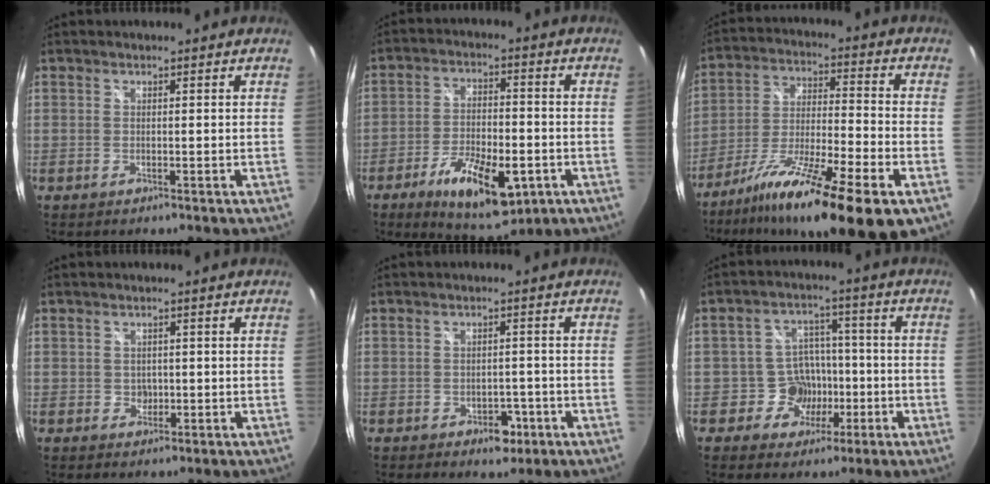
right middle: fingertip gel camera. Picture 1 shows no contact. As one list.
[{"total": 14.4, "force": [-6.8, 5.8, 11.3], "torque": [-0.213, -0.018, -0.102]}, {"total": 19.4, "force": [-12.1, 2.2, 15.0], "torque": [-0.266, -0.033, -0.209]}, {"total": 1.7, "force": [-0.2, 1.7, 0.4], "torque": [-0.001, -0.002, -0.001]}, {"total": 3.8, "force": [-2.0, 2.7, 1.9], "torque": [-0.034, 0.001, -0.018]}, {"total": 7.8, "force": [-2.7, 7.2, 1.2], "torque": [-0.032, 0.033, -0.035]}]